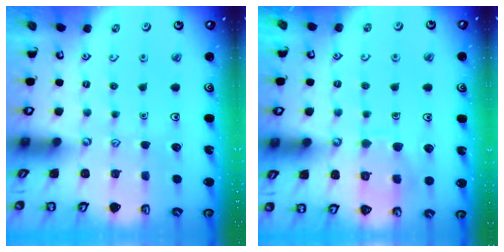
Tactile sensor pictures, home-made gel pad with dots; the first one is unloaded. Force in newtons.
{"total": 8.3, "press": 8.3, "slide": 0.4}